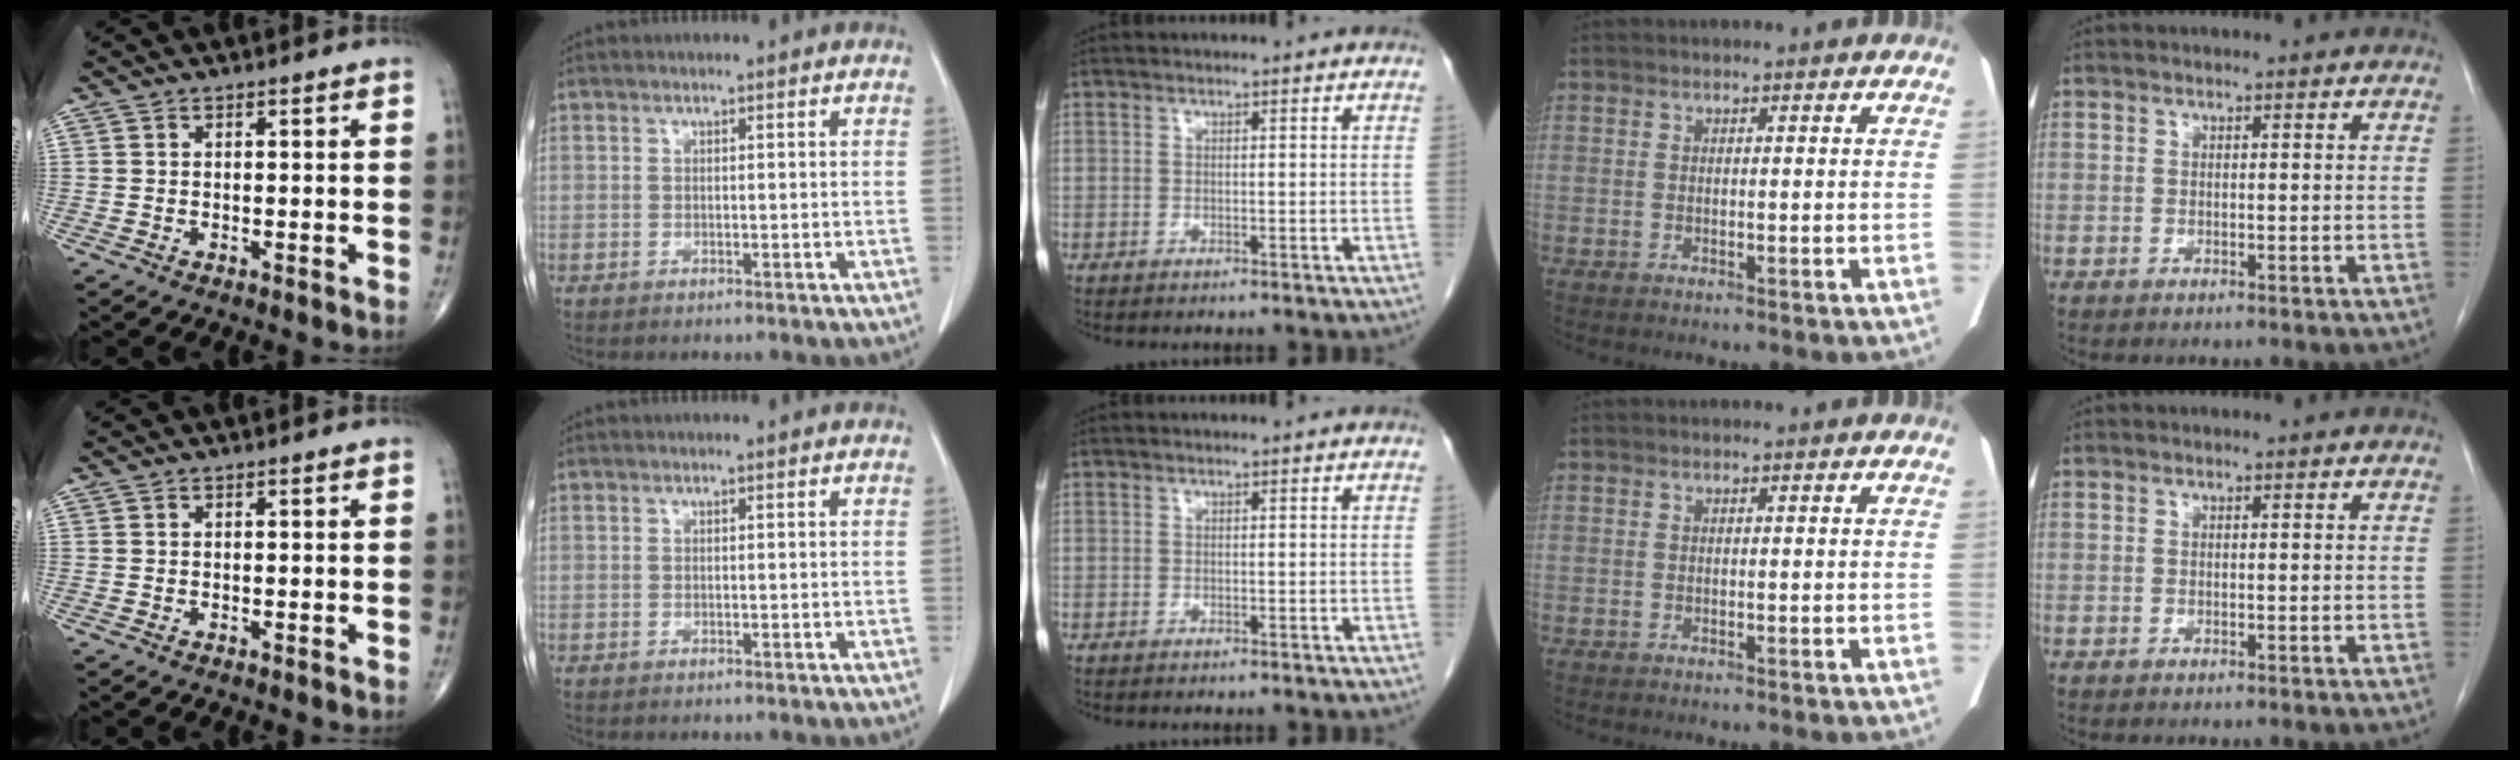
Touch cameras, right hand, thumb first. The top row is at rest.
{}